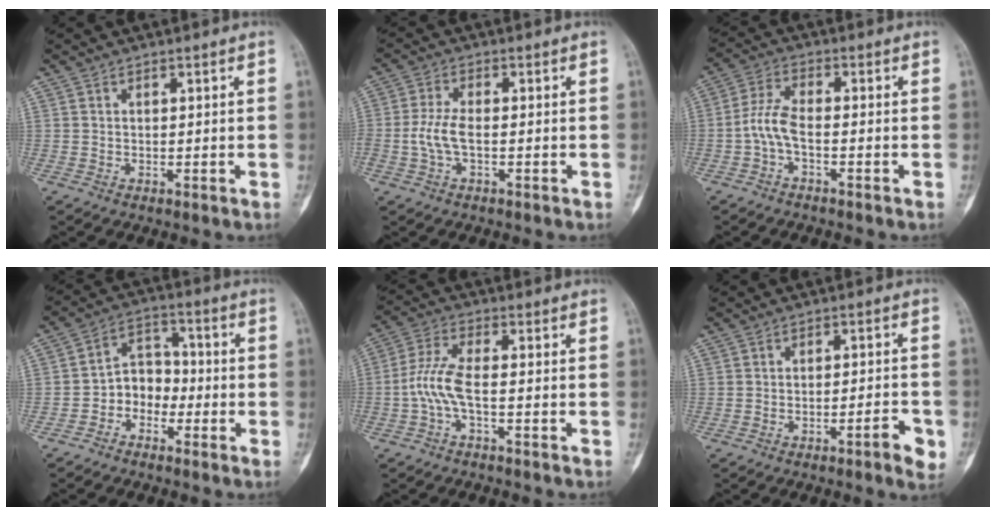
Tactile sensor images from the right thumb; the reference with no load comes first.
{"total": 5.2, "force": [-0.9, 2.2, 4.6], "torque": [-0.113, 0.011, -0.021]}
{"total": 5.3, "force": [-1.7, 2.0, 4.6], "torque": [-0.105, 0.019, -0.041]}
{"total": 6.7, "force": [-2.8, 5.3, 2.9], "torque": [-0.016, 0.038, -0.062]}
{"total": 6.3, "force": [-1.7, 1.7, 5.8], "torque": [-0.146, 0.022, -0.041]}
{"total": 5.3, "force": [-2.6, 1.1, 4.5], "torque": [-0.061, 0.017, -0.033]}